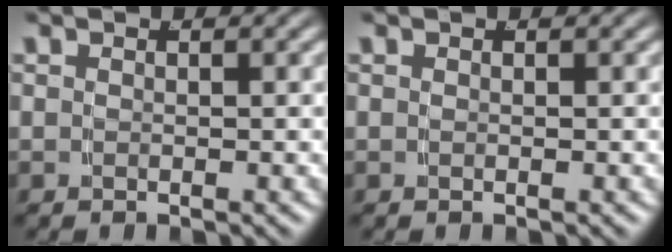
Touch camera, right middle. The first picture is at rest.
{"total": 0.0}